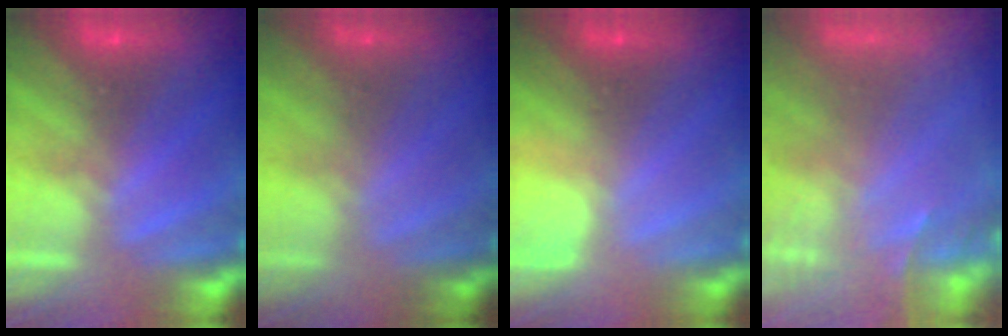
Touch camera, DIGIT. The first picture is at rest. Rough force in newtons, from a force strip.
{"total": 1.8}
{"total": 2.9}
{"total": 8.3}